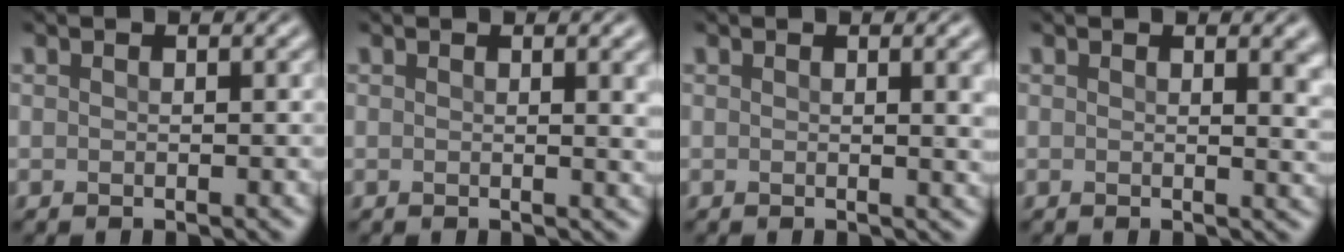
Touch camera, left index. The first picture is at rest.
{"total": 2.9, "force": [0.7, 1.0, 2.6], "torque": [-0.020, 0.002, 0.007]}
{"total": 3.2, "force": [0.7, 1.0, 2.9], "torque": [-0.024, 0.004, 0.007]}
{"total": 3.2, "force": [1.2, 1.2, 2.7], "torque": [-0.017, 0.002, 0.014]}